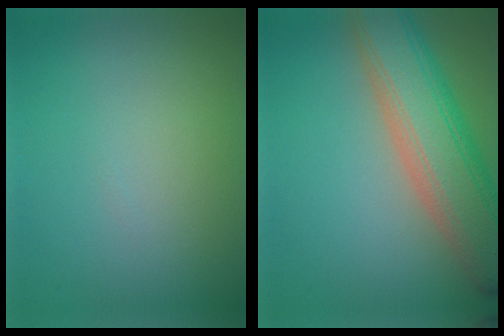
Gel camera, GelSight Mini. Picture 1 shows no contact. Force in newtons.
{"total": 8.7, "press": 8.7, "slide": 0.5}